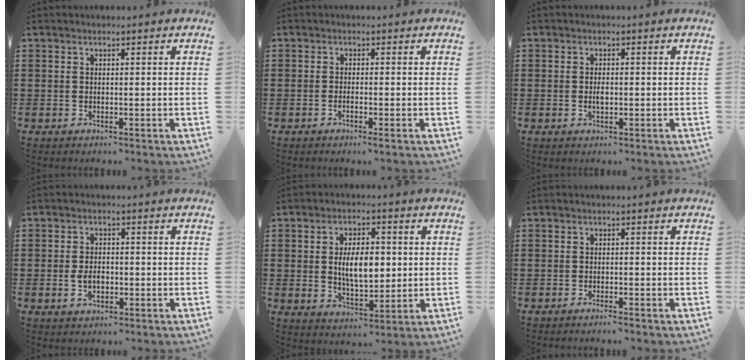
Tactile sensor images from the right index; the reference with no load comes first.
{"total": 1.1, "force": [-0.8, -0.1, 0.9], "torque": [-0.015, -0.005, -0.013]}
{"total": 1.7, "force": [-0.2, 0.8, 1.5], "torque": [-0.029, 0.002, -0.004]}
{"total": 3.2, "force": [-0.7, 2.0, 2.5], "torque": [-0.056, 0.000, -0.015]}
{"total": 7.3, "force": [0.5, 3.7, 6.2], "torque": [-0.114, 0.004, 0.002]}
{"total": 1.1, "force": [-1.0, 0.0, 0.4], "torque": [-0.010, -0.001, -0.019]}